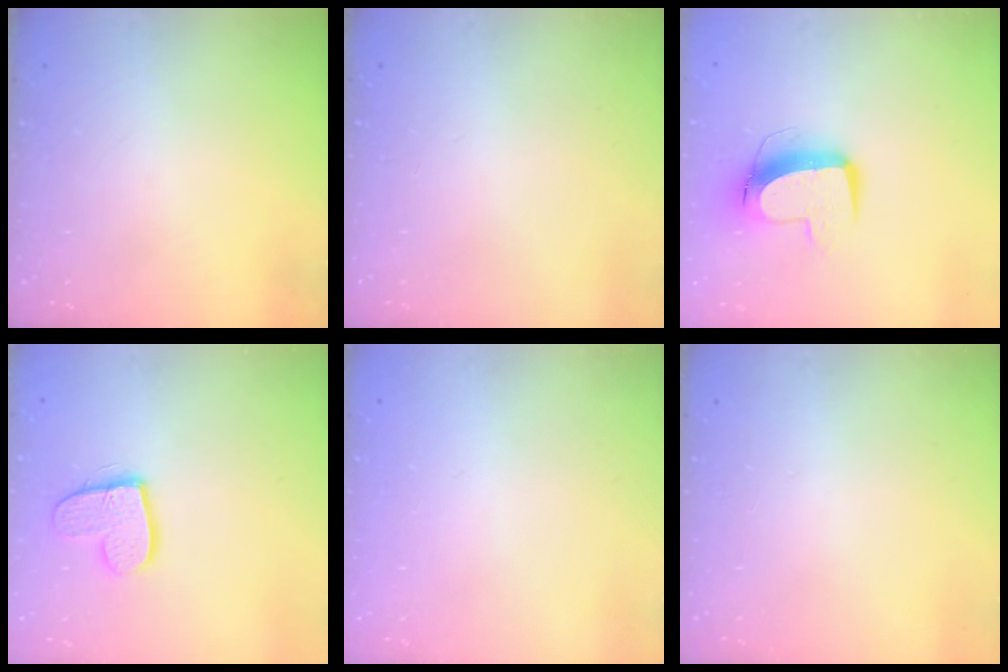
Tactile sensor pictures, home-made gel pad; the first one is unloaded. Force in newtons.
{"total": 0.0}
{"total": 11.1, "press": 11.0, "slide": 1.3}
{"total": 12.0, "press": 11.9, "slide": 0.9}
{"total": 0.0}
{"total": 0.0}